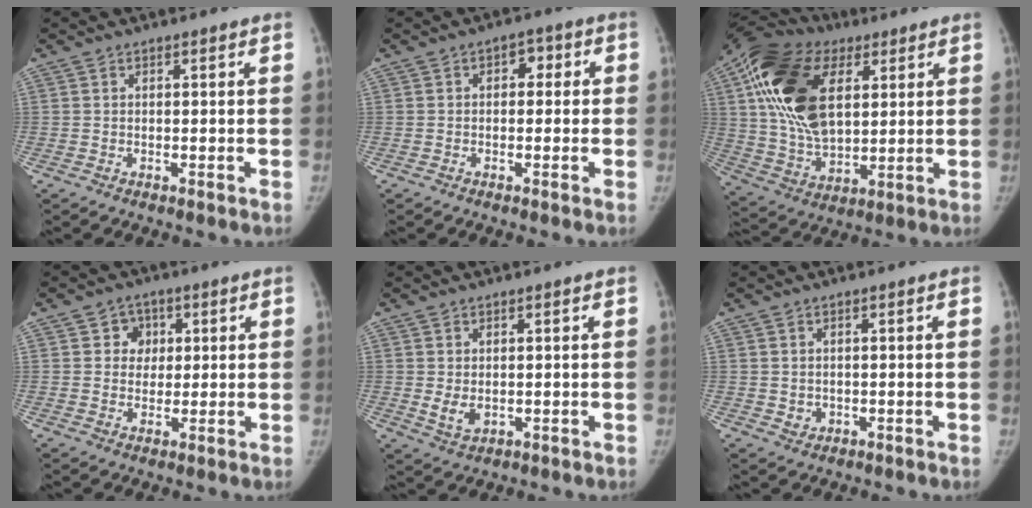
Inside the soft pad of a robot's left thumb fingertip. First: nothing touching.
{"total": 4.2, "force": [0.2, 3.0, 2.9], "torque": [-0.011, 0.013, -0.007]}
{"total": 24.1, "force": [7.1, 14.5, 17.8], "torque": [-0.334, -0.012, 0.124]}
{"total": 5.2, "force": [1.4, 4.8, 1.8], "torque": [0.009, 0.003, 0.015]}
{"total": 3.6, "force": [0.0, 2.6, 2.5], "torque": [-0.042, -0.004, 0.009]}
{"total": 2.2, "force": [0.0, 2.0, 0.9], "torque": [-0.007, 0.000, 0.008]}